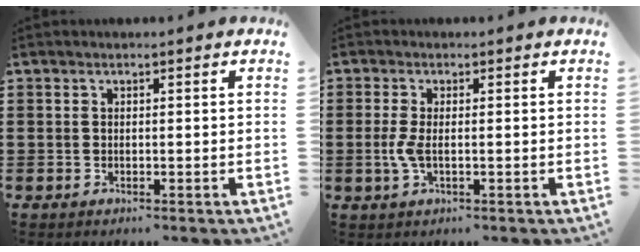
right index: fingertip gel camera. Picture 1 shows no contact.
{"total": 2.9, "force": [-0.4, 0.9, 2.8], "torque": [-0.073, -0.009, -0.014]}